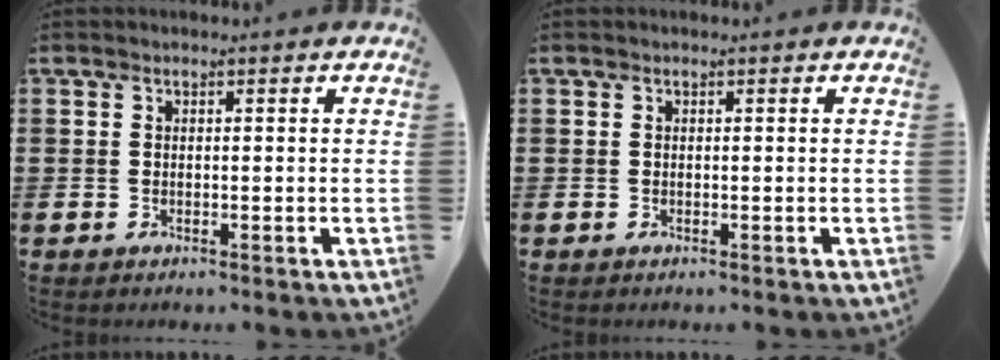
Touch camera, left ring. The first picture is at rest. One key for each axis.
{"total": 0.0}